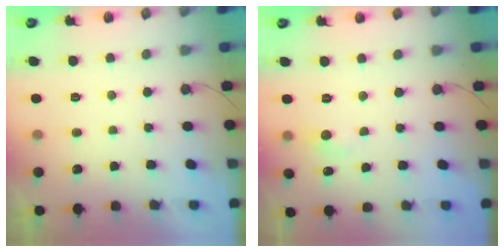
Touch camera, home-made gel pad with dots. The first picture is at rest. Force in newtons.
{"total": 4.3, "press": 4.3, "slide": 0.5}